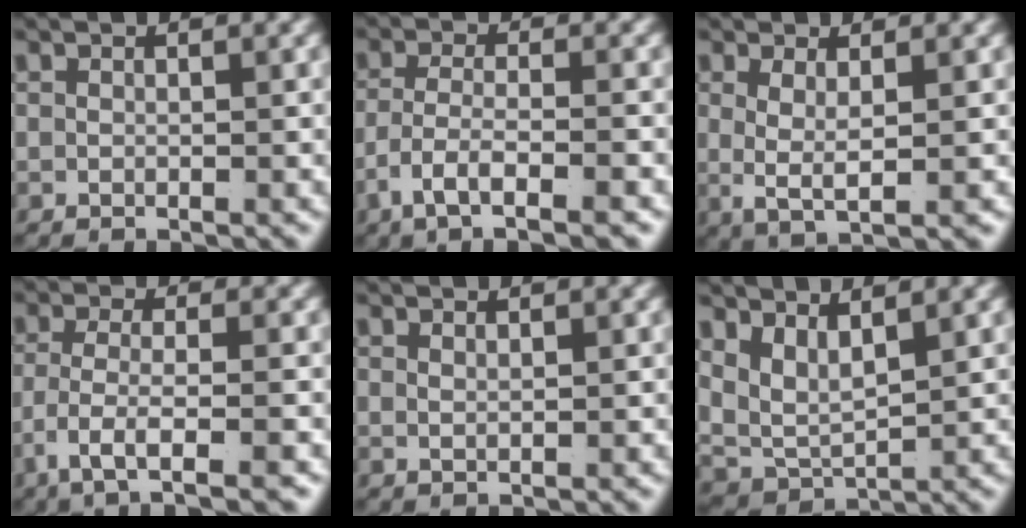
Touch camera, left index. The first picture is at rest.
{"total": 5.1, "force": [-3.1, 1.6, 3.7], "torque": [-0.070, -0.026, -0.039]}
{"total": 3.8, "force": [0.2, 1.4, 3.5], "torque": [-0.072, -0.016, 0.013]}
{"total": 5.3, "force": [-3.0, 1.3, 4.1], "torque": [-0.085, -0.030, -0.036]}
{"total": 1.0, "force": [0.7, -0.6, 0.2], "torque": [-0.003, -0.007, 0.022]}
{"total": 6.9, "force": [2.0, 5.5, 3.8], "torque": [-0.095, -0.024, 0.034]}